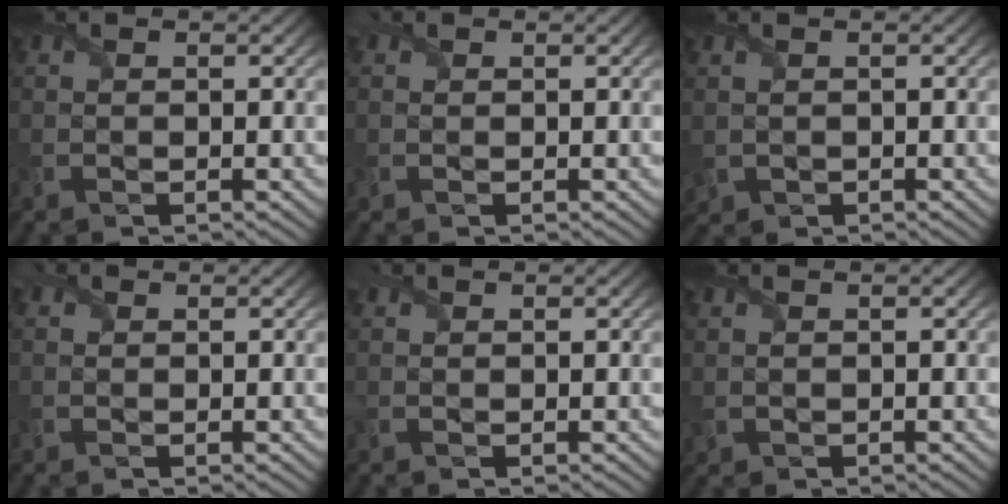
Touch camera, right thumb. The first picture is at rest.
{"total": 0.6, "force": [0.5, 0.4, 0.1], "torque": [-0.001, 0.002, 0.006]}
{"total": 1.5, "force": [0.0, 1.3, 0.8], "torque": [-0.031, -0.009, 0.003]}
{"total": 1.0, "force": [0.6, 0.8, 0.2], "torque": [-0.006, 0.002, 0.009]}
{"total": 0.8, "force": [0.7, 0.4, 0.2], "torque": [-0.007, 0.005, 0.015]}
{"total": 0.9, "force": [0.5, 0.7, 0.2], "torque": [-0.010, -0.002, 0.014]}